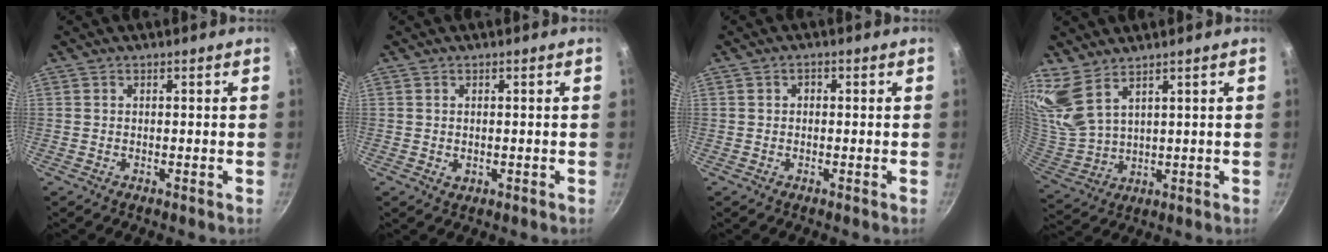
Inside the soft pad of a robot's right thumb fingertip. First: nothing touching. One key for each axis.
{"total": 1.2, "fx": 0.1, "fy": 0.9, "fz": 0.8, "tx": -0.012, "ty": -0.002, "tz": 0.003}
{"total": 1.2, "fx": 0.1, "fy": 1.0, "fz": 0.7, "tx": -0.009, "ty": 0.006, "tz": -0.001}
{"total": 9.3, "fx": 6.7, "fy": 3.9, "fz": 5.1, "tx": -0.099, "ty": -0.048, "tz": 0.154}